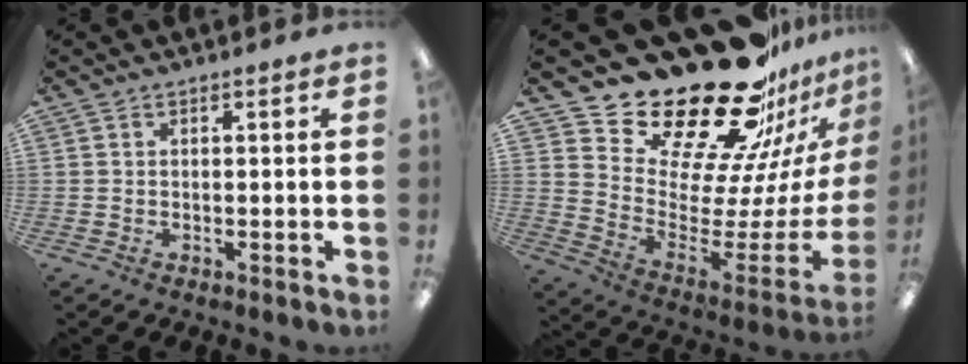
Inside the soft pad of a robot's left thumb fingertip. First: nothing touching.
{"total": 29.1, "force": [23.5, 11.2, 13.1], "torque": [-0.181, -0.194, 0.431]}